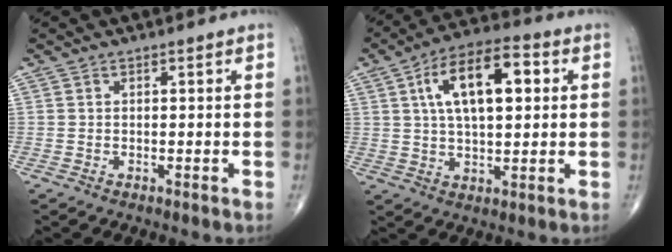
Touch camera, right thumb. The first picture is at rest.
{"total": 14.6, "force": [3.8, 6.7, 12.4], "torque": [-0.197, 0.013, 0.058]}